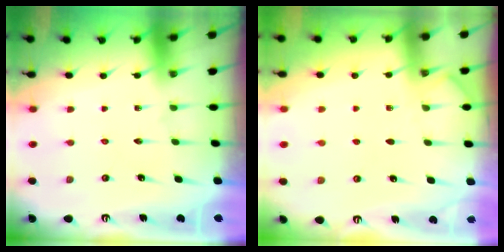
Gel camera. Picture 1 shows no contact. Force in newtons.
{"total": 3.3, "press": 3.3, "slide": 0.4}